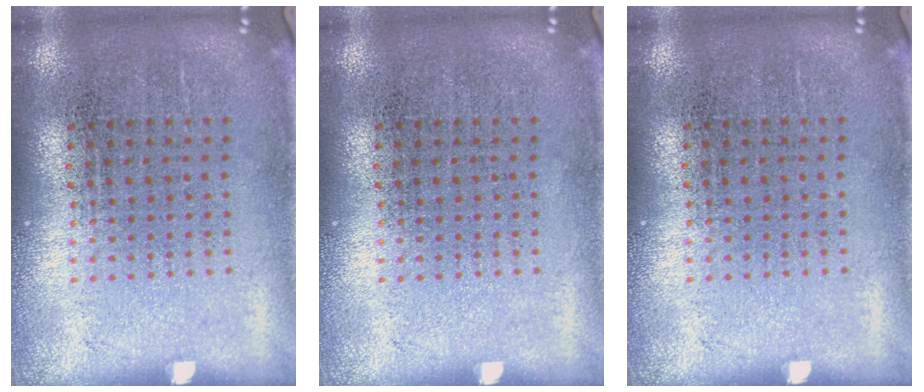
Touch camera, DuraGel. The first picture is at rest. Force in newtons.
{"total": 0.0}
{"total": 0.0}